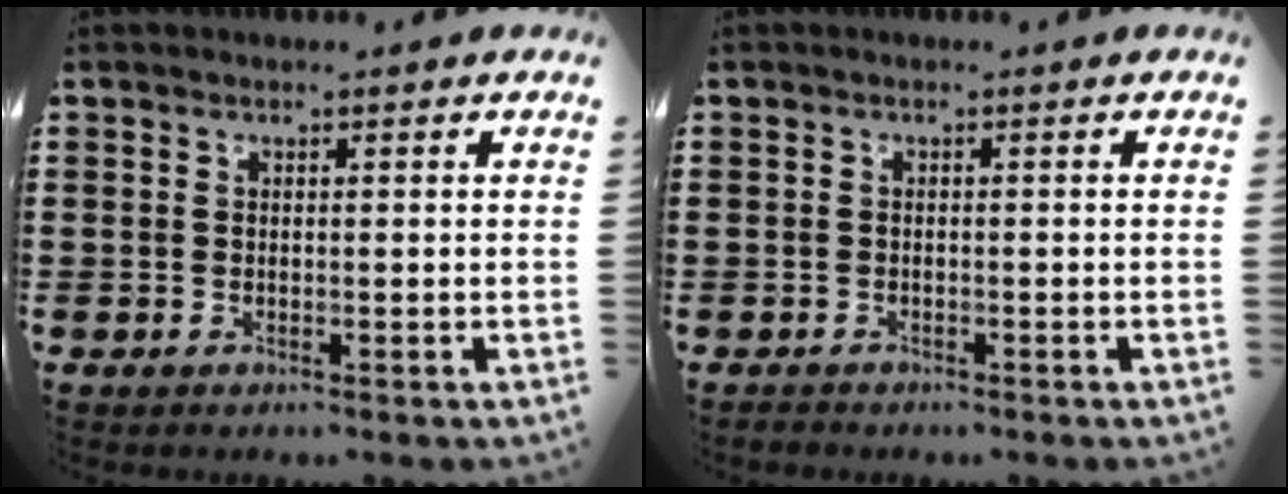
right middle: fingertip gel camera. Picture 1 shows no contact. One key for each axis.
{"total": 0.7, "fx": -0.6, "fy": 0.3, "fz": 0.0, "tx": -0.001, "ty": 0.001, "tz": -0.014}